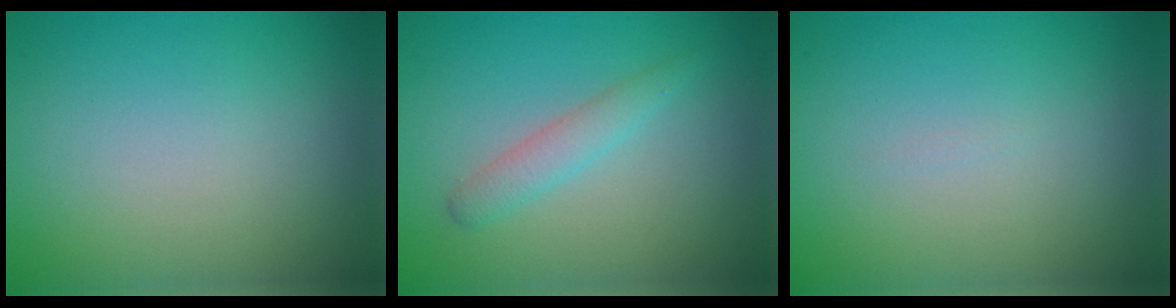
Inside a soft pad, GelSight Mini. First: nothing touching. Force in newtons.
{"total": 1.9, "press": 1.9, "slide": 0.1}
{"total": 0.0}